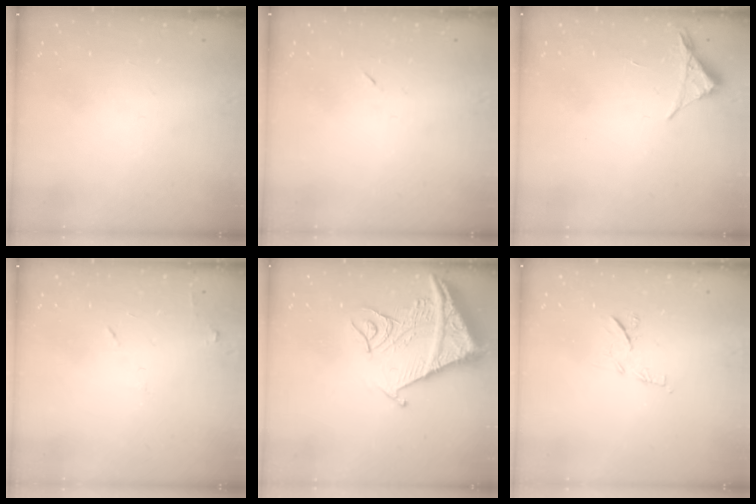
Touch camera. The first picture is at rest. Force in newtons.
{"total": 2.6, "press": 2.3, "slide": 1.2}
{"total": 3.5, "press": 3.5, "slide": 0.6}
{"total": 6.3, "press": 6.2, "slide": 0.7}
{"total": 15.9, "press": 15.8, "slide": 1.8}
{"total": 6.2, "press": 6.2, "slide": 0.7}